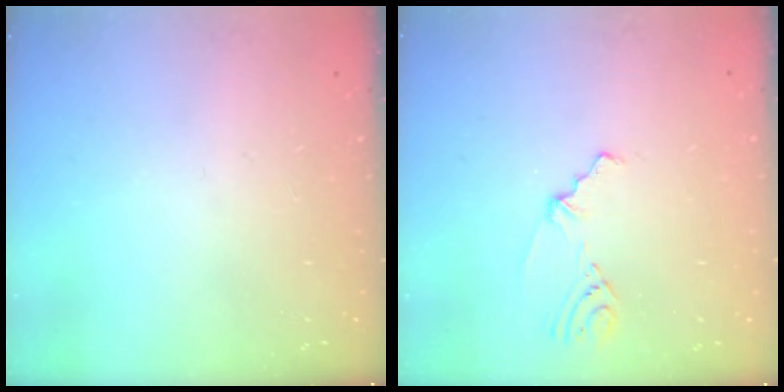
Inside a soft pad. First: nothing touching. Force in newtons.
{"total": 2.5, "press": 1.9, "slide": 1.5}